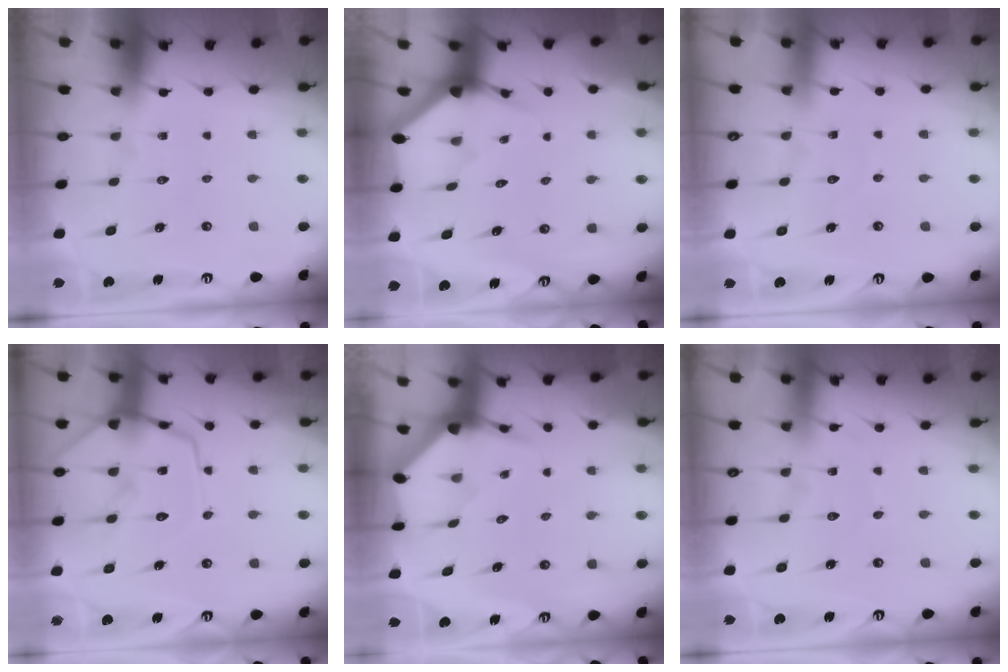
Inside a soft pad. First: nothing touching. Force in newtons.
{"total": 3.3, "press": 3.3, "slide": 0.1}
{"total": 3.0, "press": 3.0, "slide": 0.2}
{"total": 13.7, "press": 13.7, "slide": 1.3}
{"total": 3.7, "press": 3.6, "slide": 0.4}
{"total": 2.5, "press": 2.5, "slide": 0.3}